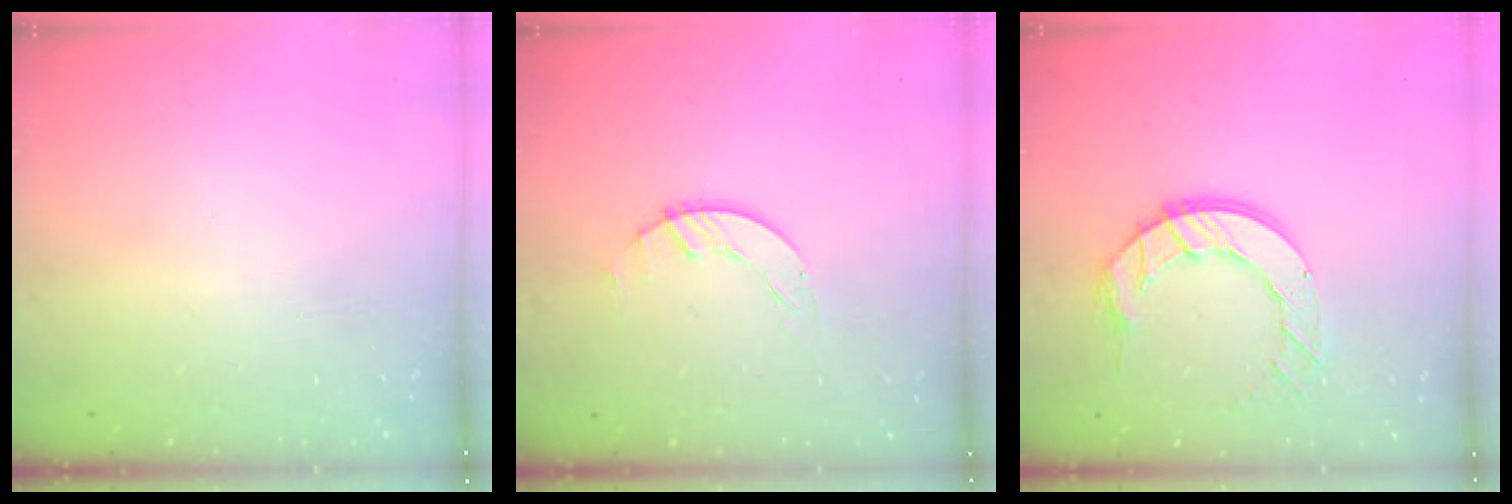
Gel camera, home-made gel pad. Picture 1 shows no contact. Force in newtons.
{"total": 1.5, "press": 1.4, "slide": 0.3}
{"total": 10.7, "press": 10.6, "slide": 1.1}